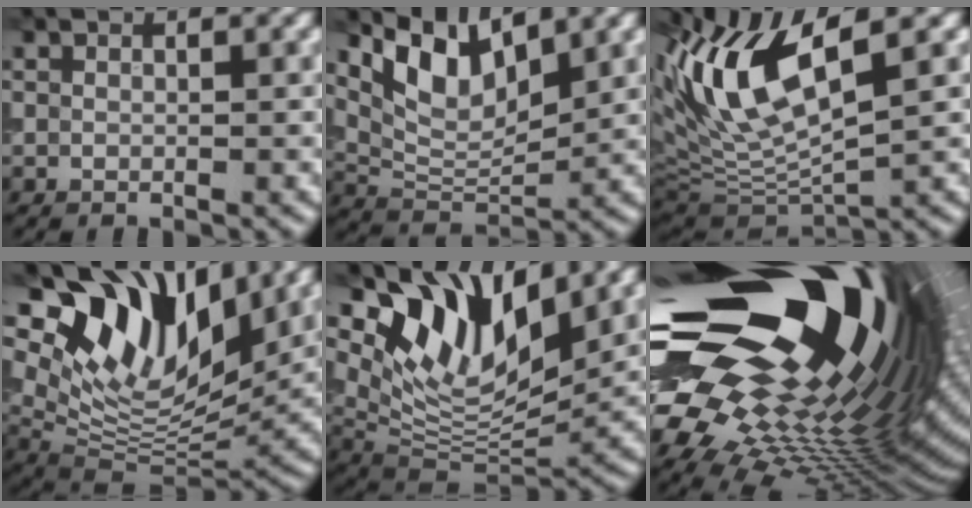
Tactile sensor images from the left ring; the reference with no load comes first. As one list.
[{"total": 6.7, "force": [3.8, 2.9, 4.6], "torque": [-0.085, -0.003, 0.071]}, {"total": 10.5, "force": [3.4, 3.7, 9.2], "torque": [-0.195, 0.005, 0.065]}, {"total": 12.8, "force": [7.8, 6.1, 8.1], "torque": [-0.145, 0.012, 0.144]}, {"total": 10.3, "force": [6.2, 4.6, 6.7], "torque": [-0.119, -0.006, 0.119]}, {"total": 21.5, "force": [4.6, 10.7, 18.0], "torque": [-0.296, -0.027, 0.075]}]